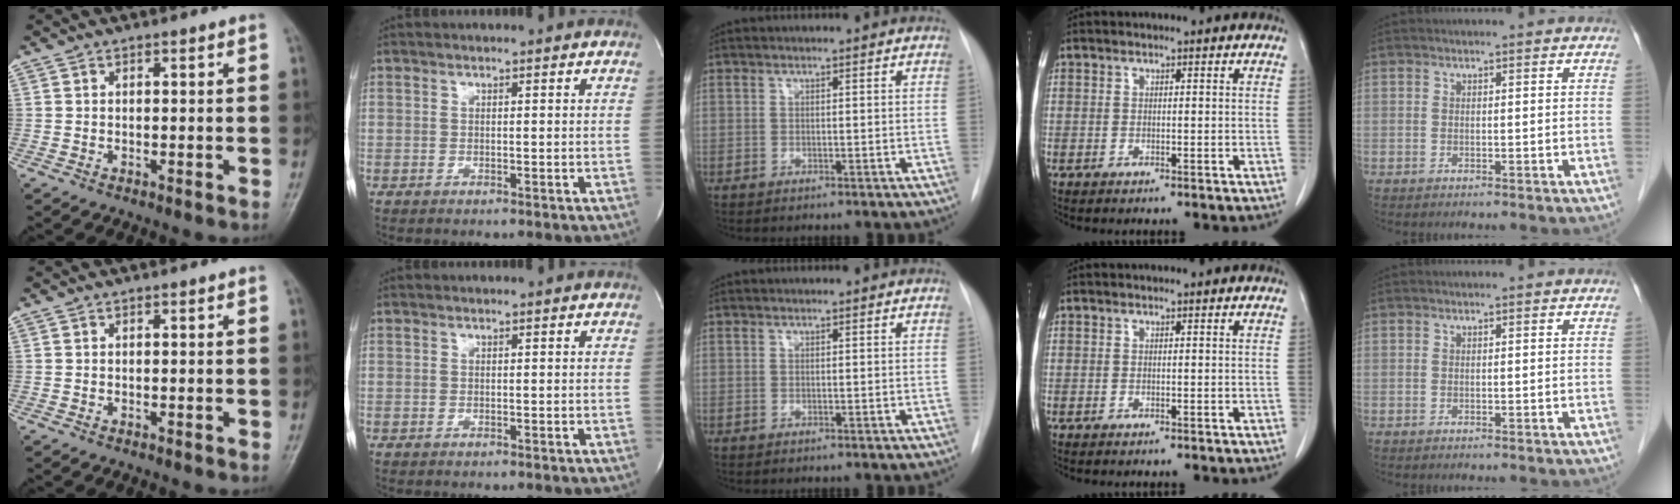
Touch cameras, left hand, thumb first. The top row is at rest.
{}